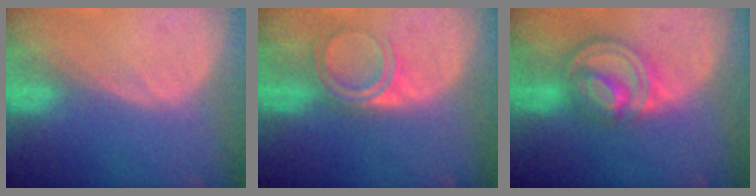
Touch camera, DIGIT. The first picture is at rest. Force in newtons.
{"total": 4.7, "press": 4.0, "slide": 2.5}
{"total": 7.9, "press": 6.8, "slide": 3.9}